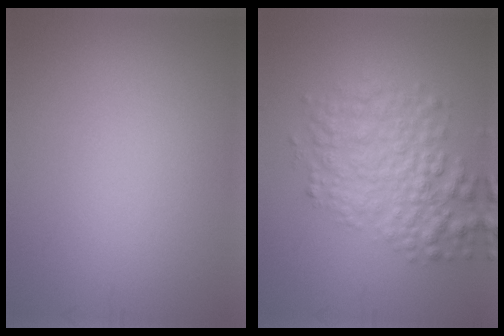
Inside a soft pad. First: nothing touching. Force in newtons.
{"total": 5.2, "press": 5.2, "slide": 0.1}